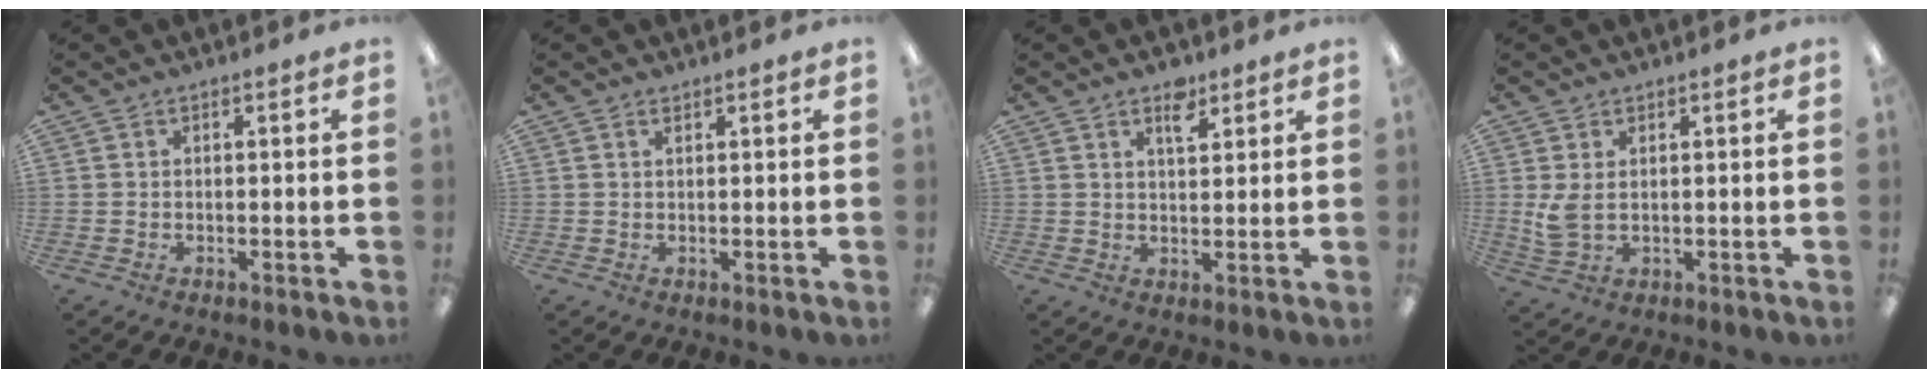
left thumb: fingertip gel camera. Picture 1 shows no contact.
{"total": 0.9, "force": [0.7, 0.4, 0.5], "torque": [-0.010, 0.001, 0.013]}
{"total": 5.0, "force": [3.4, 2.3, 2.9], "torque": [-0.032, -0.016, 0.054]}
{"total": 4.8, "force": [1.0, 2.7, 3.8], "torque": [-0.085, -0.006, 0.014]}